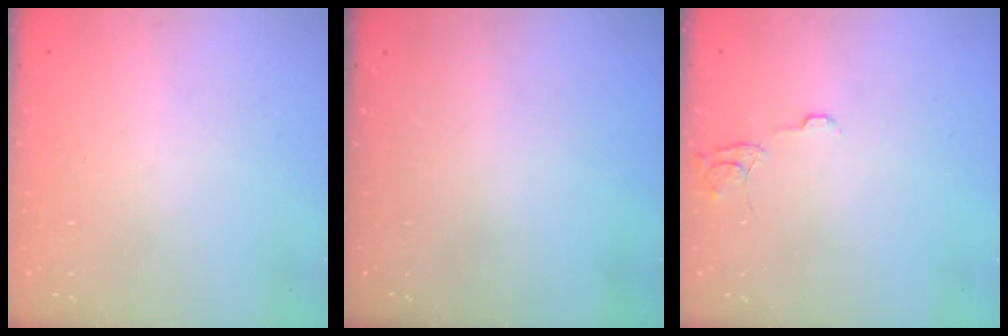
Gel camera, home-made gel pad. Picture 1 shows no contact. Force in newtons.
{"total": 0.0}
{"total": 6.4, "press": 6.4, "slide": 0.5}